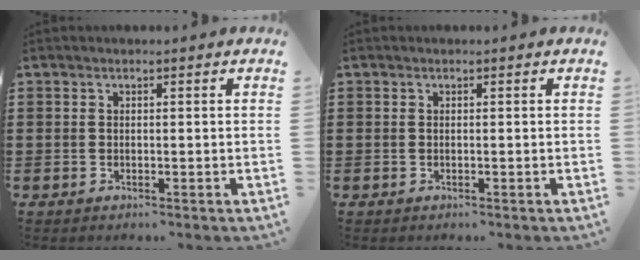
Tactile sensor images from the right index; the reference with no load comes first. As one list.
[{"total": 0.0}]